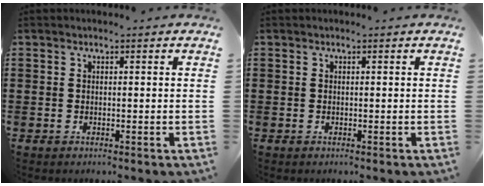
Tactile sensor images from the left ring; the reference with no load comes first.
{"total": 0.0}